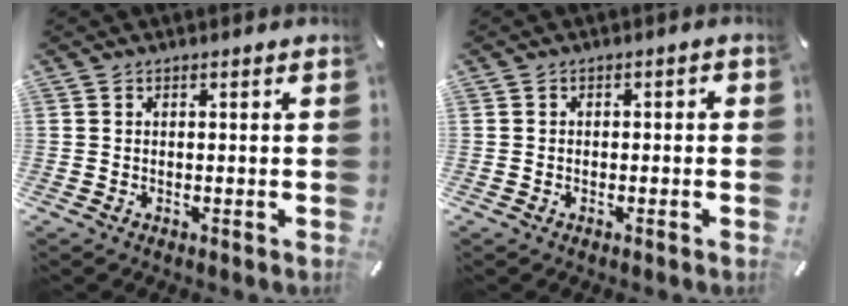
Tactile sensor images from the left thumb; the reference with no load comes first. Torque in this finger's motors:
{"motor_torque": [-0.05, -0.10, 0.07, 0.07, -0.01]}